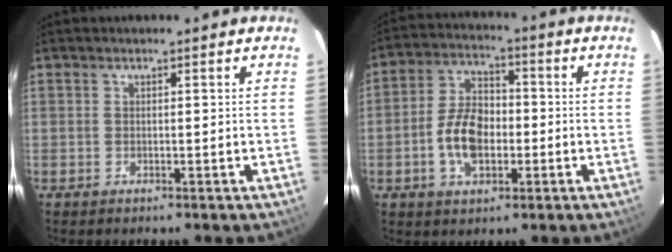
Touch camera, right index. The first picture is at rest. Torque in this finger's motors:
{"motor_torque": [0.53, -0.34, 0.25, 0.05]}